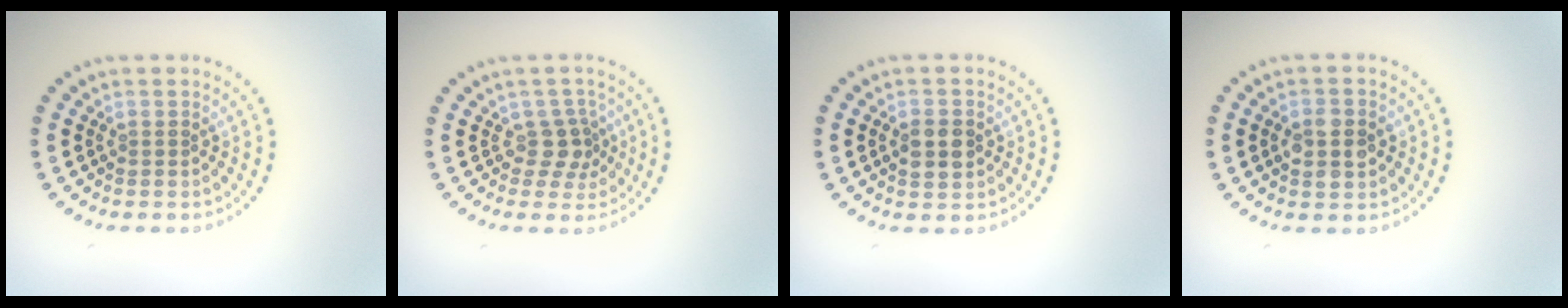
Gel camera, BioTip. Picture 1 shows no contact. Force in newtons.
{"total": 2.3, "press": 1.9, "slide": 1.3}
{"total": 2.8, "press": 2.8, "slide": 0.1}
{"total": 3.5, "press": 3.5, "slide": 0.1}